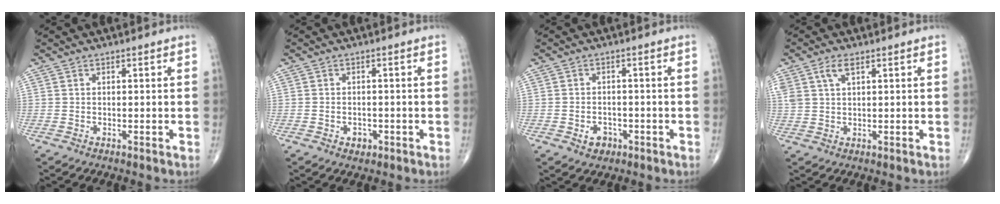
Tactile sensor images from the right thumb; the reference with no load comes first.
{"total": 2.1, "force": [-0.9, 1.6, 1.0], "torque": [-0.008, 0.003, -0.007]}
{"total": 3.3, "force": [-1.5, 2.5, 1.5], "torque": [-0.012, 0.007, -0.019]}
{"total": 4.2, "force": [2.2, 1.9, 3.0], "torque": [-0.067, 0.005, 0.049]}